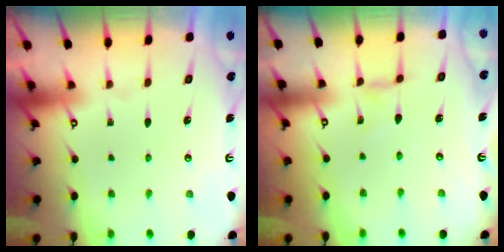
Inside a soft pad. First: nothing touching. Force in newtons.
{"total": 0.0}